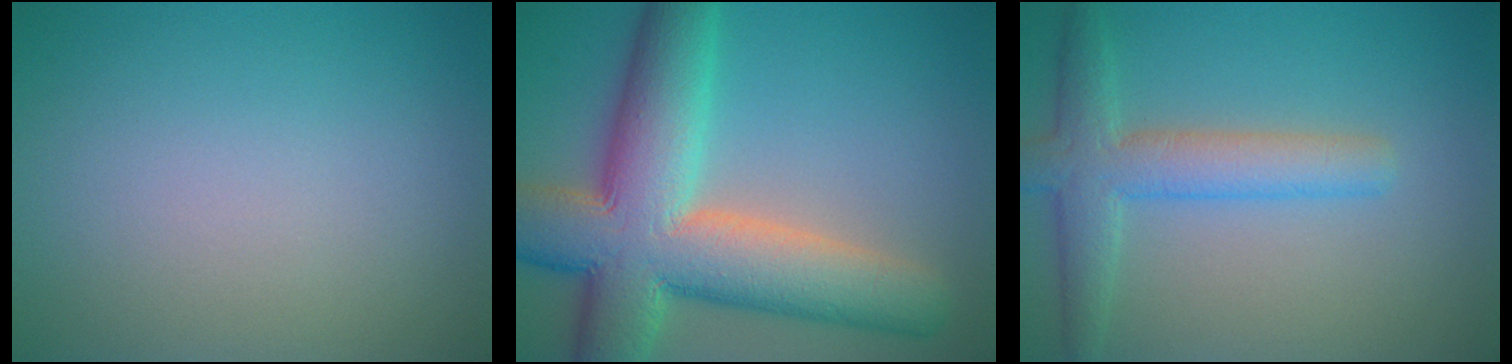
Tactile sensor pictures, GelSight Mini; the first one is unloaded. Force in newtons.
{"total": 13.0, "press": 12.9, "slide": 1.0}
{"total": 4.5, "press": 4.5, "slide": 0.2}